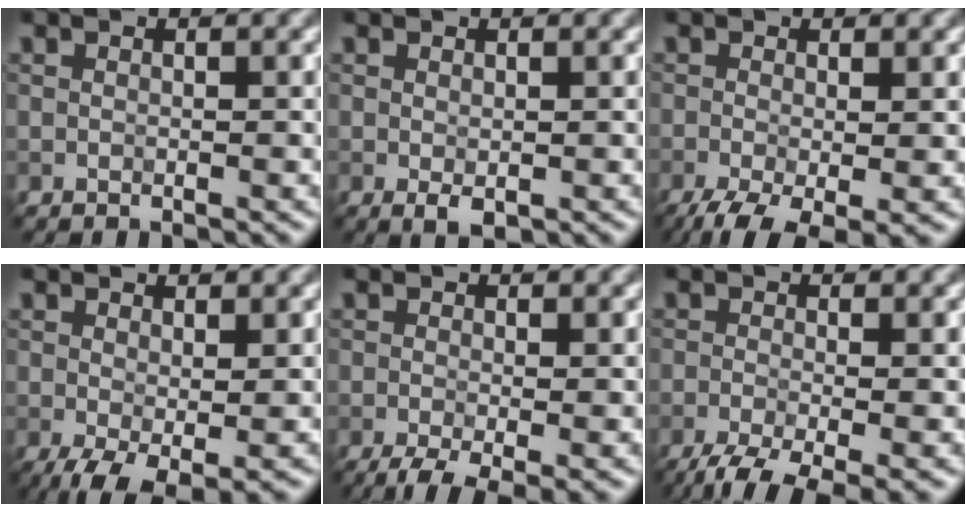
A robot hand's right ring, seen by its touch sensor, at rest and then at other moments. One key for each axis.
{"total": 1.1, "fx": -0.2, "fy": 0.5, "fz": 0.9, "tx": -0.015, "ty": -0.005, "tz": -0.001}
{"total": 5.3, "fx": -2.5, "fy": 1.7, "fz": 4.4, "tx": -0.084, "ty": -0.014, "tz": -0.042}
{"total": 3.8, "fx": -1.1, "fy": 1.4, "fz": 3.4, "tx": -0.068, "ty": -0.015, "tz": -0.018}
{"total": 5.2, "fx": -2.2, "fy": 1.5, "fz": 4.4, "tx": -0.073, "ty": -0.012, "tz": -0.036}
{"total": 6.2, "fx": -3.6, "fy": 1.7, "fz": 4.7, "tx": -0.079, "ty": -0.013, "tz": -0.066}